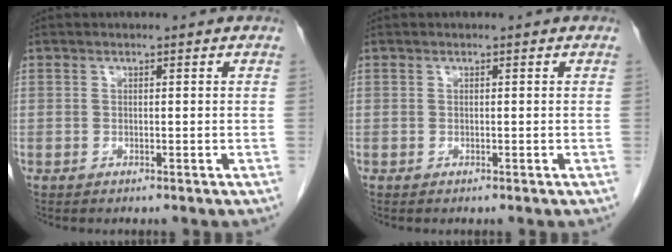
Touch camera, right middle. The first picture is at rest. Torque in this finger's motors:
{"motor_torque": [0.12, -0.07, 0.03, -0.01]}